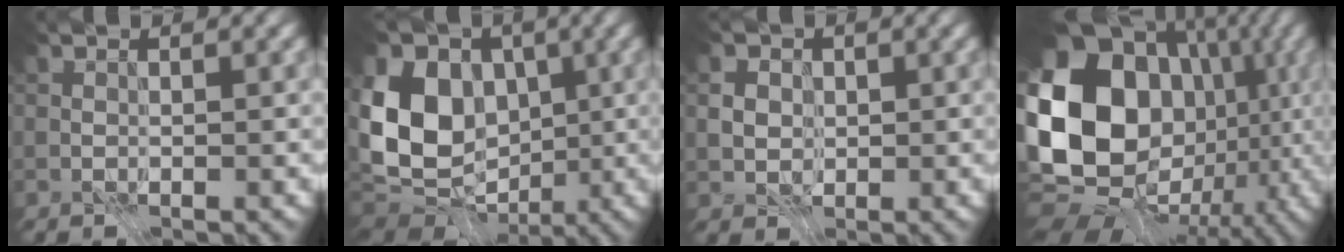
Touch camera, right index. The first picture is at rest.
{"total": 13.1, "force": [0.0, 10.0, 8.4], "torque": [-0.179, 0.014, -0.019]}
{"total": 2.7, "force": [0.2, 2.3, 1.2], "torque": [-0.027, 0.001, 0.003]}
{"total": 20.1, "force": [1.2, 15.9, 12.2], "torque": [-0.244, 0.002, 0.048]}